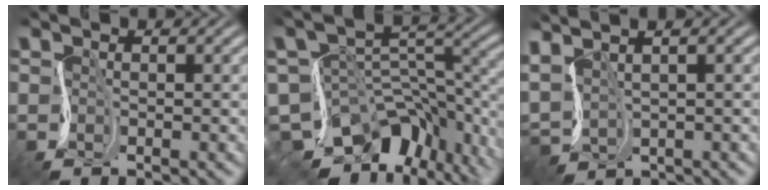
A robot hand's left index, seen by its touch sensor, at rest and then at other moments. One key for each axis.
{"total": 13.1, "fx": -7.0, "fy": 6.4, "fz": 9.0, "tx": -0.161, "ty": 0.004, "tz": -0.093}
{"total": 4.2, "fx": 1.8, "fy": 1.9, "fz": 3.3, "tx": -0.087, "ty": 0.009, "tz": 0.036}